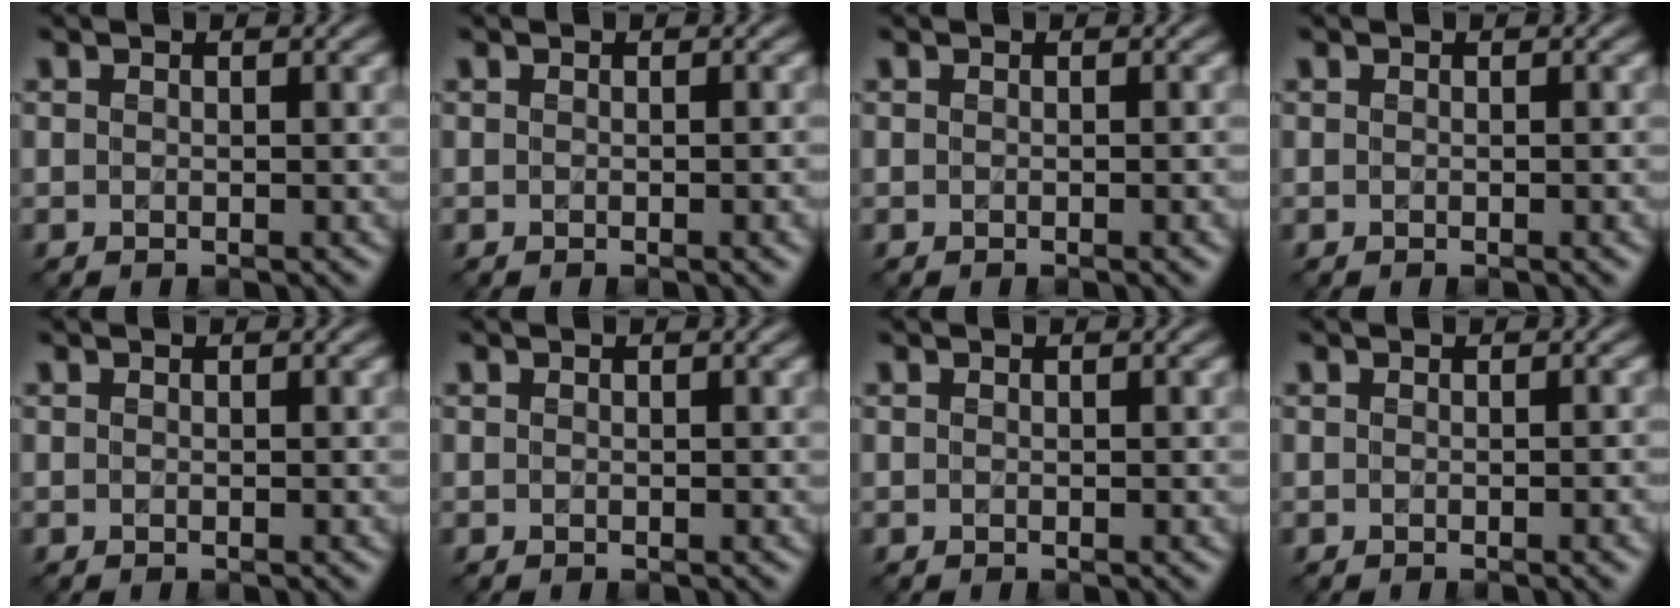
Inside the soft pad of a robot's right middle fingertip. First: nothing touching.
{"total": 1.8, "force": [-0.4, 0.5, 1.7], "torque": [-0.016, -0.002, -0.006]}
{"total": 1.5, "force": [-0.3, 0.4, 1.4], "torque": [-0.012, -0.001, -0.006]}
{"total": 1.0, "force": [-0.2, 0.3, 1.0], "torque": [-0.007, 0.000, -0.004]}
{"total": 0.0}
{"total": 0.0}
{"total": 0.0}
{"total": 2.2, "force": [-0.5, 0.6, 2.1], "torque": [-0.017, -0.001, -0.007]}